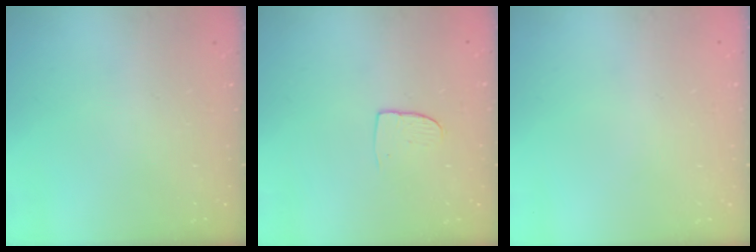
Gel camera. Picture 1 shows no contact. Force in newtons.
{"total": 4.1, "press": 4.1, "slide": 0.3}
{"total": 0.0}